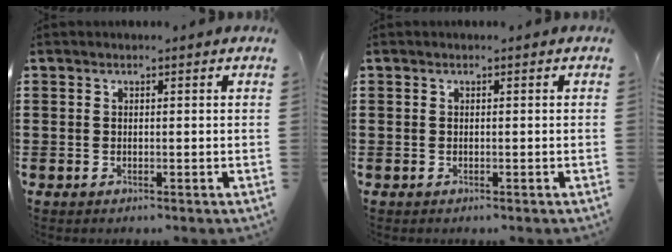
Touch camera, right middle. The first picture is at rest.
{"total": 0.0}